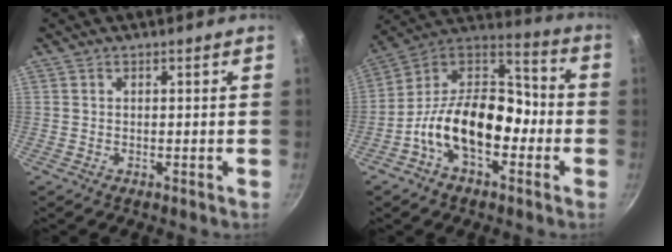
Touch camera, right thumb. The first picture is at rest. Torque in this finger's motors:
{"motor_torque": [1.66, 3.35, 1.54, -1.23, 0.19]}